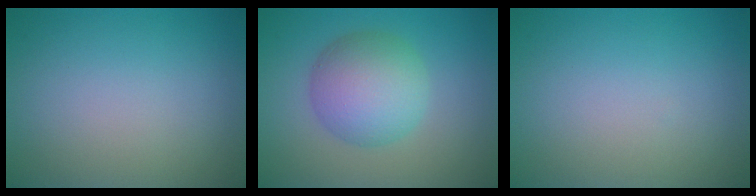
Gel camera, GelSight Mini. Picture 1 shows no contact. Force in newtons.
{"total": 6.1, "press": 6.1, "slide": 0.1}
{"total": 0.0}